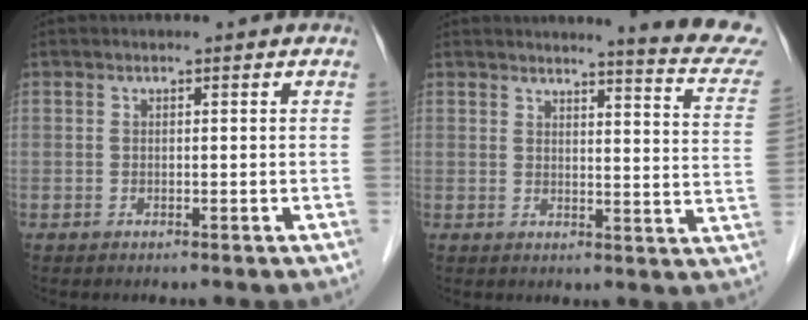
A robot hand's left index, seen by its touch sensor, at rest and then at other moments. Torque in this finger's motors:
{"motor_torque": [0.38, -0.76, 0.39, 0.08]}